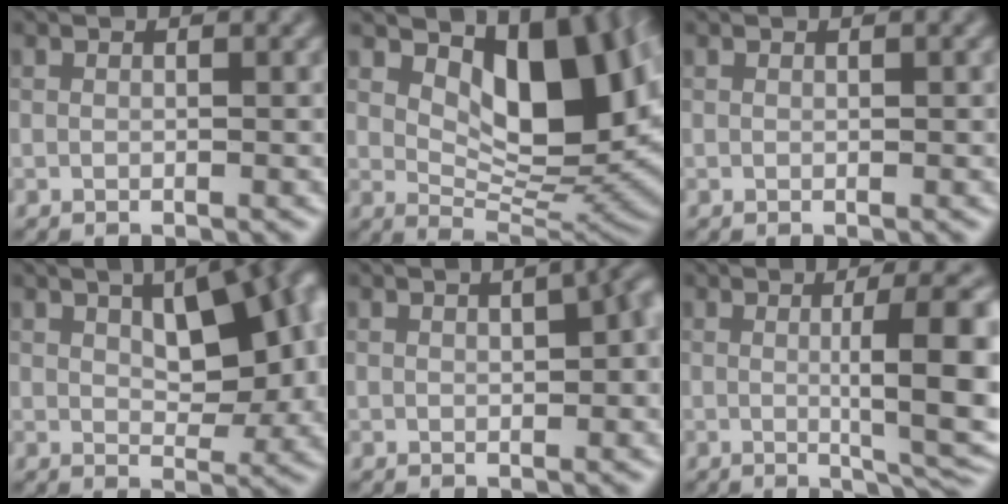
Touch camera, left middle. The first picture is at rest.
{"total": 9.4, "force": [3.7, 4.5, 7.4], "torque": [-0.107, -0.019, 0.063]}
{"total": 0.0}
{"total": 9.1, "force": [2.7, 4.5, 7.4], "torque": [-0.087, 0.014, 0.036]}
{"total": 4.7, "force": [1.2, 2.0, 4.2], "torque": [-0.050, 0.011, 0.020]}
{"total": 8.3, "force": [0.1, 1.8, 8.1], "torque": [-0.103, -0.001, 0.006]}